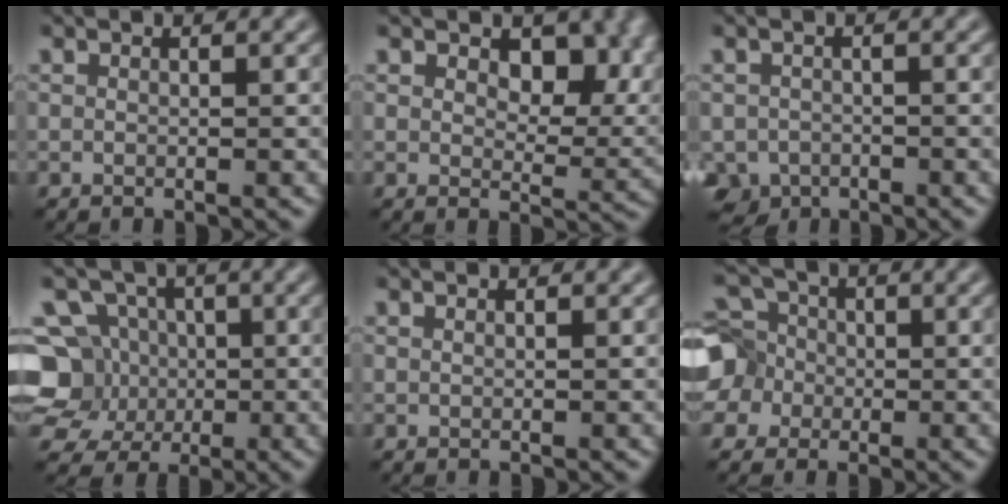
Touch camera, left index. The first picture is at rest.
{"total": 8.8, "force": [3.5, 5.3, 6.1], "torque": [-0.082, -0.010, 0.059]}
{"total": 3.1, "force": [-1.8, 2.3, 1.0], "torque": [-0.015, -0.010, -0.036]}
{"total": 9.0, "force": [-0.8, 8.3, 3.2], "torque": [-0.077, 0.023, -0.051]}
{"total": 0.0}
{"total": 7.6, "force": [-1.1, 6.9, 3.0], "torque": [-0.072, 0.020, -0.059]}